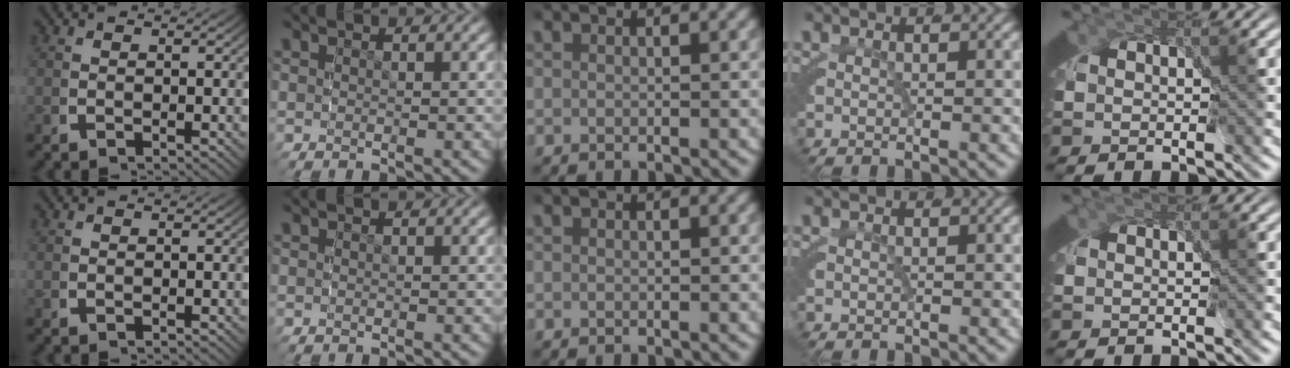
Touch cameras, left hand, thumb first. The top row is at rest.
{}